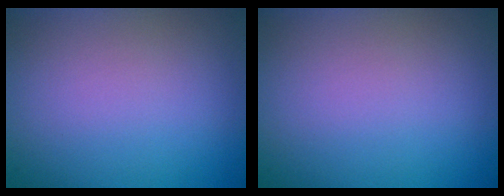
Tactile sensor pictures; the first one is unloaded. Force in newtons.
{"total": 0.0}